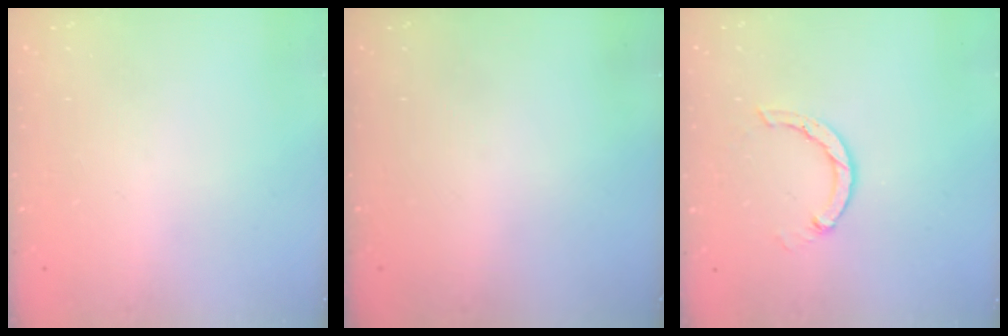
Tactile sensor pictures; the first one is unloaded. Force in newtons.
{"total": 0.0}
{"total": 4.4, "press": 4.3, "slide": 0.5}